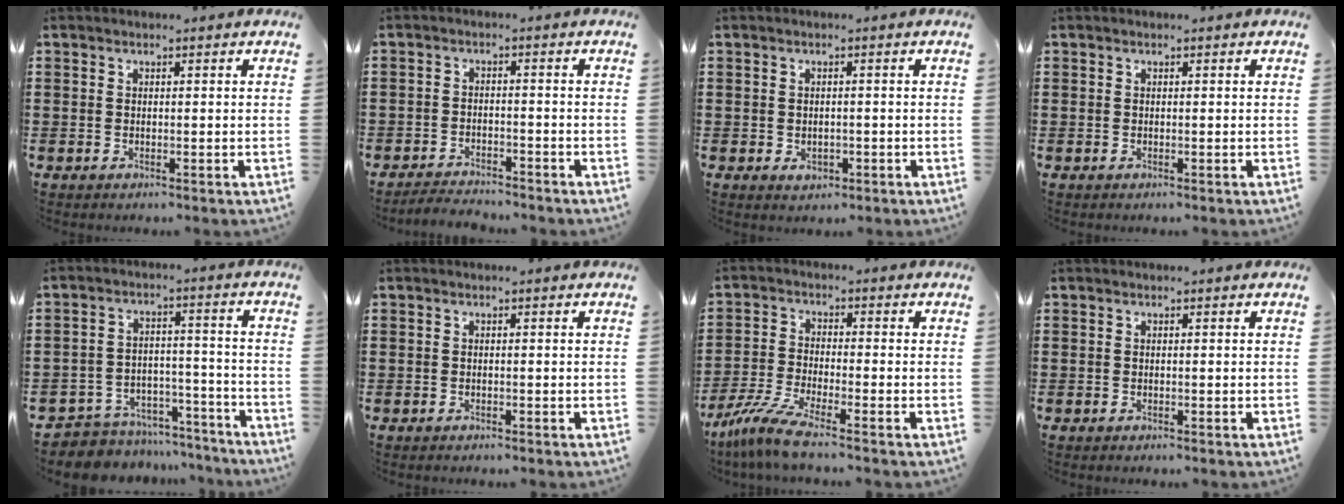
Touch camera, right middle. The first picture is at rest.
{"total": 3.1, "force": [-3.0, 0.5, 0.0], "torque": [-0.007, 0.001, -0.066]}
{"total": 1.7, "force": [-0.5, 1.1, 1.2], "torque": [-0.025, 0.000, -0.009]}
{"total": 0.0}
{"total": 6.0, "force": [-5.8, 1.4, 0.1], "torque": [-0.004, 0.022, -0.118]}
{"total": 0.0}
{"total": 6.0, "force": [-4.8, 0.2, 3.6], "torque": [-0.094, -0.021, -0.098]}
{"total": 0.0}